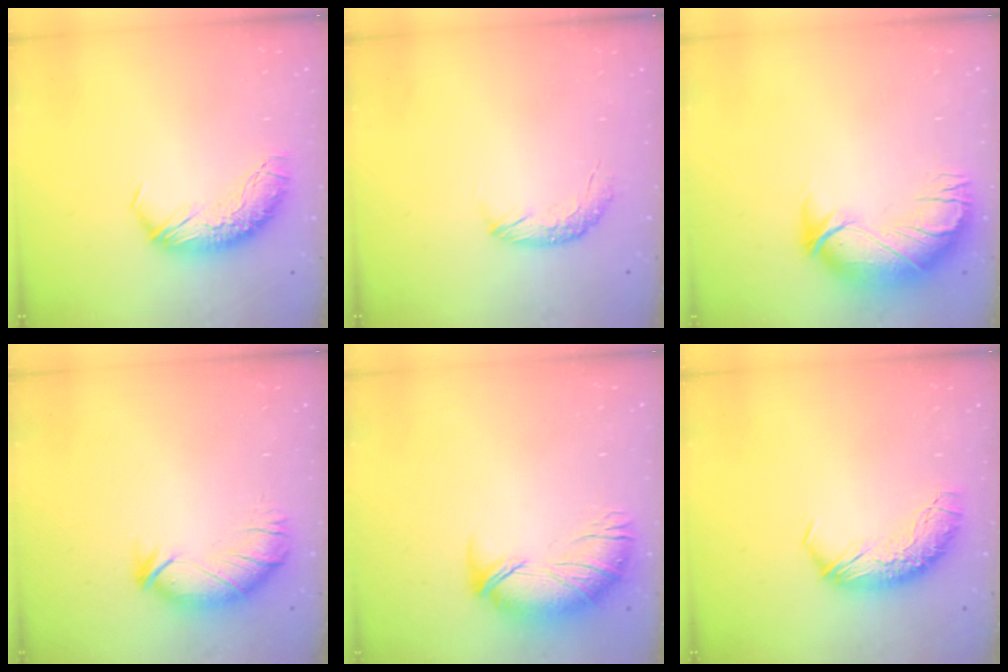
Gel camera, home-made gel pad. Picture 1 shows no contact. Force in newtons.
{"total": 4.9, "press": 4.8, "slide": 1.0}
{"total": 2.8, "press": 0.3, "slide": 2.8}
{"total": 2.9, "press": 2.3, "slide": 1.7}
{"total": 4.2, "press": 3.7, "slide": 1.9}
{"total": 0.0}